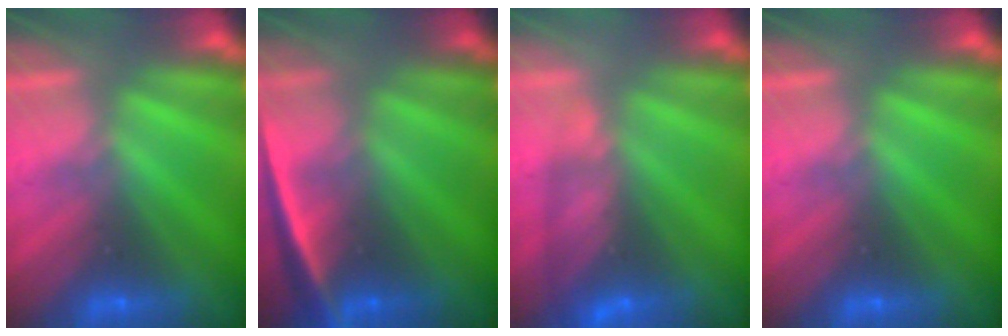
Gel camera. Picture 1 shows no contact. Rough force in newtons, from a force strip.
{"total": 2.4}
{"total": 5.4}
{"total": 0.0}